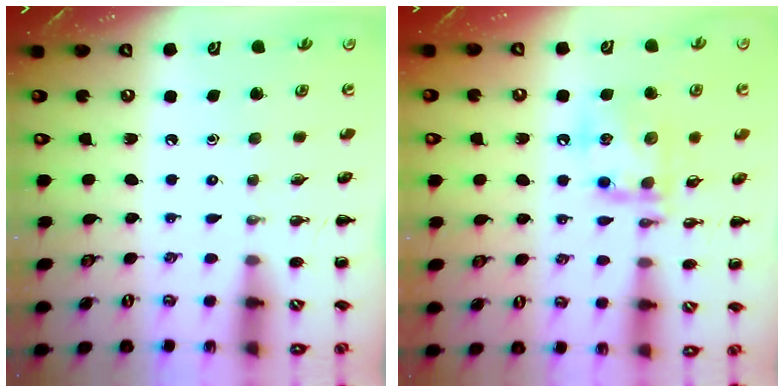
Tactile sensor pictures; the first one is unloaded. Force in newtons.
{"total": 13.9, "press": 13.7, "slide": 1.8}